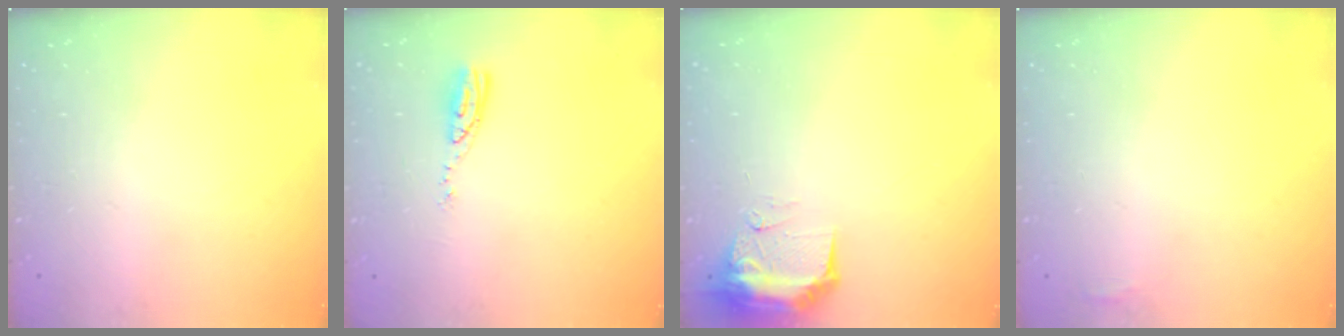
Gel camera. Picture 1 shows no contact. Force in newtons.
{"total": 7.0, "press": 6.9, "slide": 0.5}
{"total": 9.2, "press": 9.1, "slide": 0.9}
{"total": 3.5, "press": 3.3, "slide": 1.3}